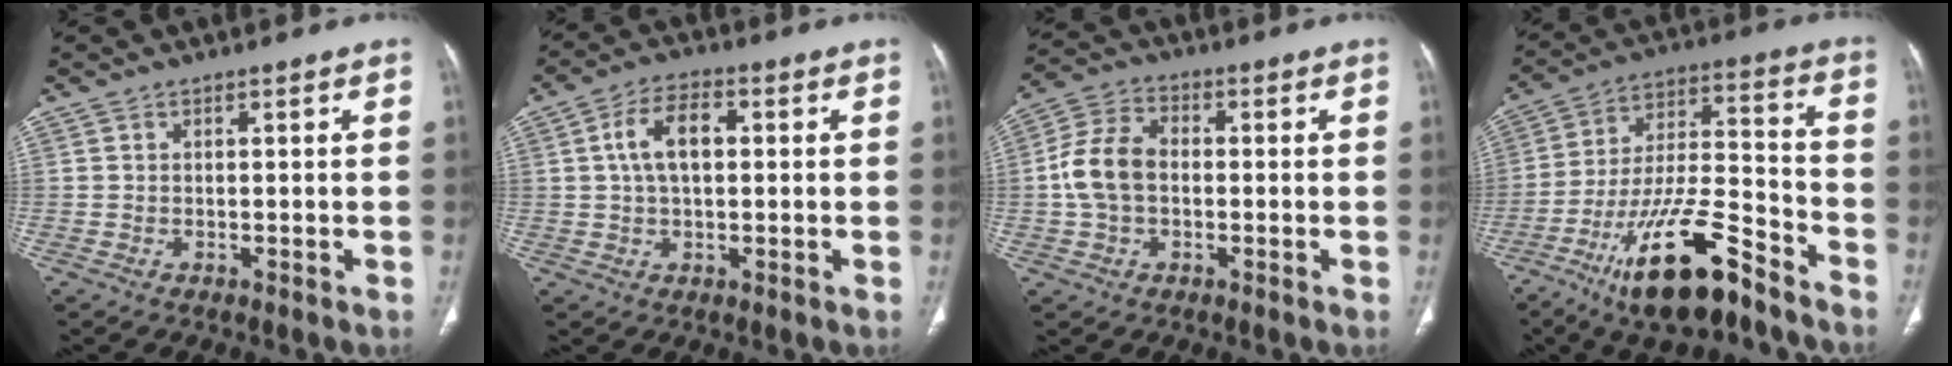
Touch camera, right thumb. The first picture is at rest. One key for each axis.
{"total": 7.5, "fx": 1.1, "fy": 4.2, "fz": 6.1, "tx": -0.111, "ty": 0.014, "tz": 0.016}
{"total": 9.2, "fx": -0.4, "fy": 6.3, "fz": 6.7, "tx": -0.131, "ty": 0.025, "tz": -0.016}
{"total": 19.6, "fx": -12.7, "fy": 5.8, "fz": 13.8, "tx": -0.257, "ty": 0.071, "tz": -0.221}